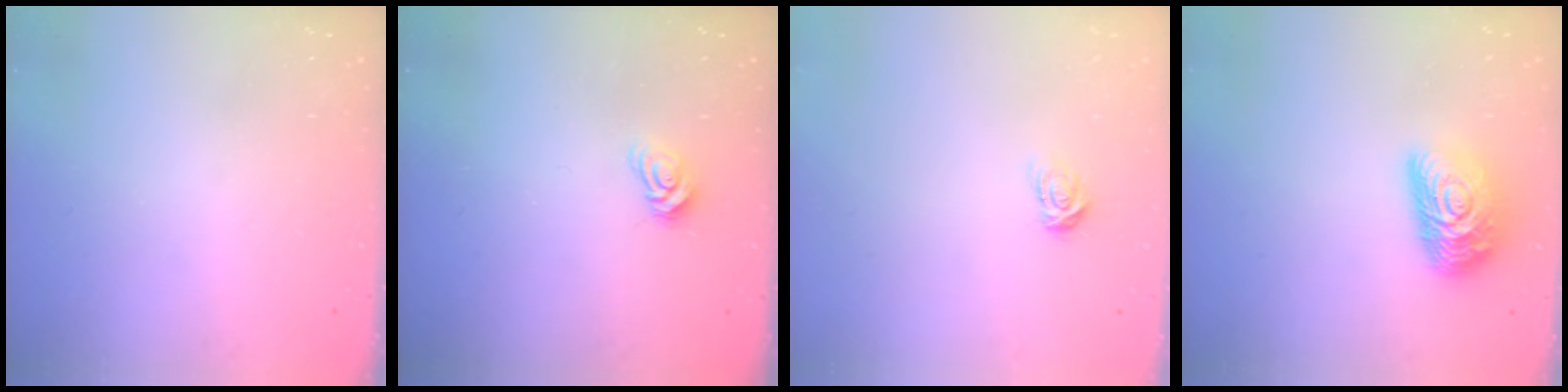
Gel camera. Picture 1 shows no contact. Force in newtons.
{"total": 5.8, "press": 5.8, "slide": 0.4}
{"total": 3.4, "press": 3.4, "slide": 0.4}
{"total": 14.0, "press": 14.0, "slide": 0.8}